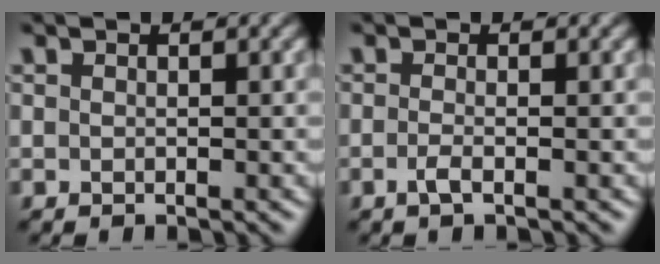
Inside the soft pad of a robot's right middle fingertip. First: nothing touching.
{"total": 1.3, "force": [-0.6, 0.3, 1.2], "torque": [-0.026, -0.001, -0.015]}